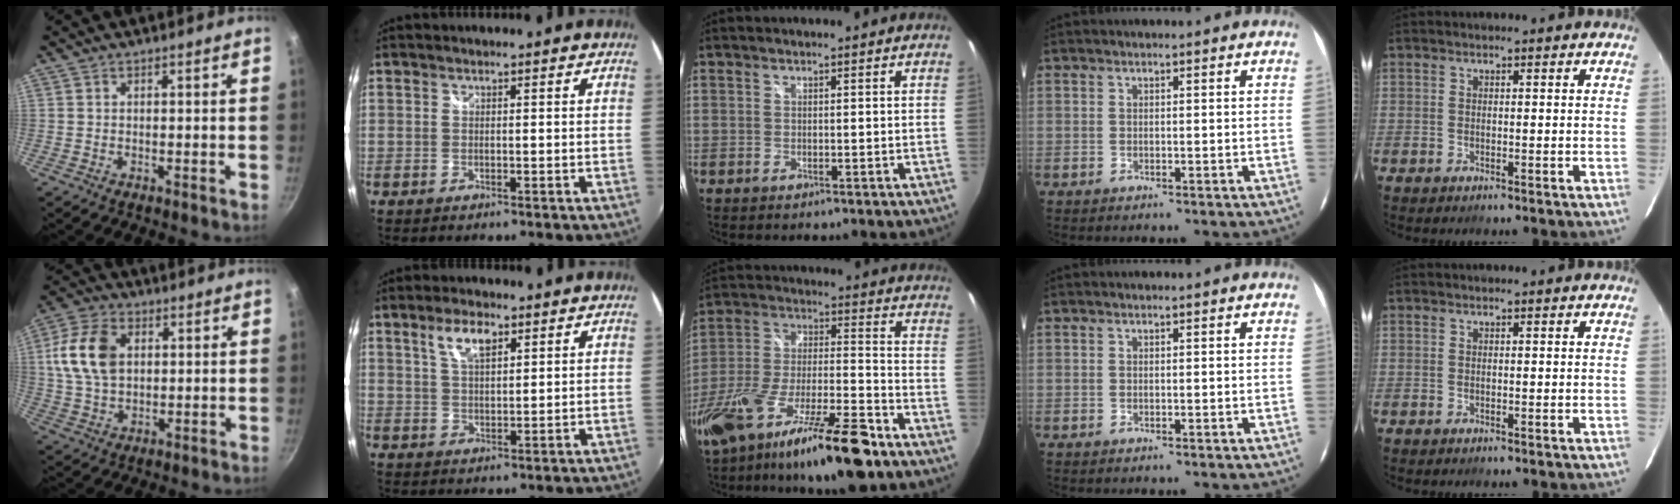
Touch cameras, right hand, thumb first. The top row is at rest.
{"thumb": {"total": 12.2, "force": [2.4, 8.3, 8.7], "torque": [-0.154, 0.005, 0.042]}, "index": {"total": 5.4, "force": [2.9, 2.2, 3.9], "torque": [-0.072, 0.008, 0.055]}, "middle": {"total": 23.3, "force": [-15.3, 4.6, 17.0], "torque": [-0.319, -0.047, -0.266]}}